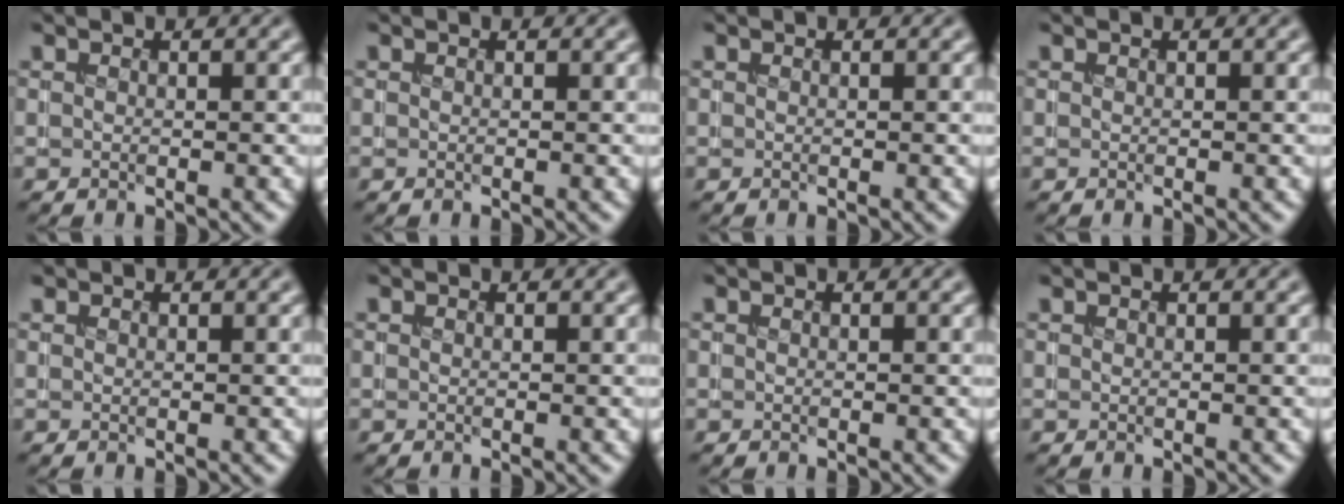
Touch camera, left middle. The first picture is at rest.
{"total": 0.0}
{"total": 0.0}
{"total": 0.0}
{"total": 0.0}
{"total": 0.0}
{"total": 0.0}
{"total": 0.0}